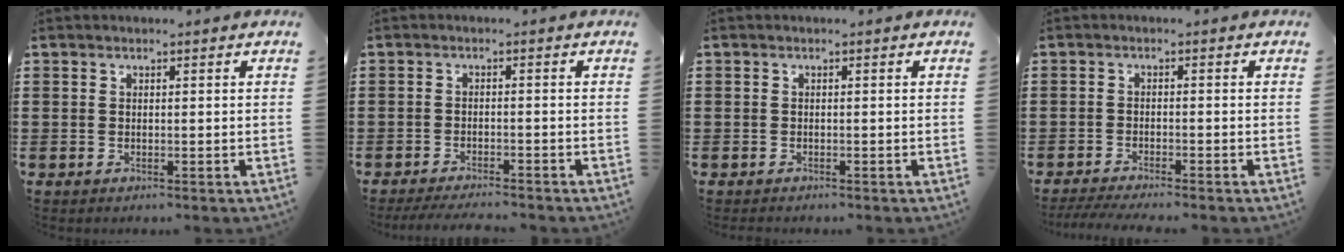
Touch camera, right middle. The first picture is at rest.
{"total": 2.7, "force": [-2.6, 0.0, 0.7], "torque": [-0.012, 0.001, -0.052]}
{"total": 0.7, "force": [-0.6, 0.3, -0.1], "torque": [0.002, 0.003, -0.014]}
{"total": 2.5, "force": [-2.3, -0.1, 0.9], "torque": [-0.020, -0.003, -0.048]}